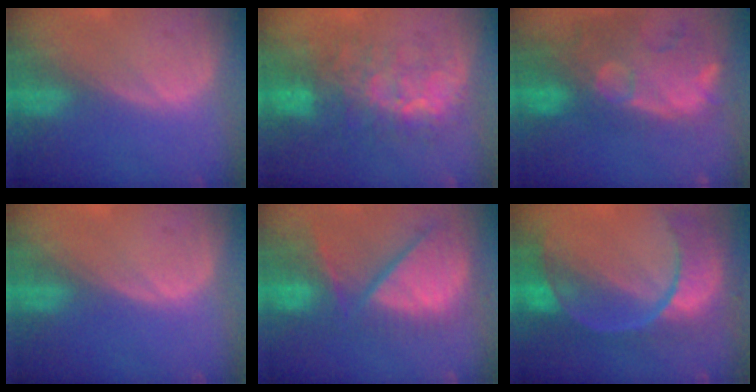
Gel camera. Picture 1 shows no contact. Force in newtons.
{"total": 9.7, "press": 8.8, "slide": 4.0}
{"total": 14.4, "press": 11.8, "slide": 8.3}
{"total": 0.0}
{"total": 11.7, "press": 10.3, "slide": 5.5}
{"total": 11.2, "press": 9.4, "slide": 6.1}